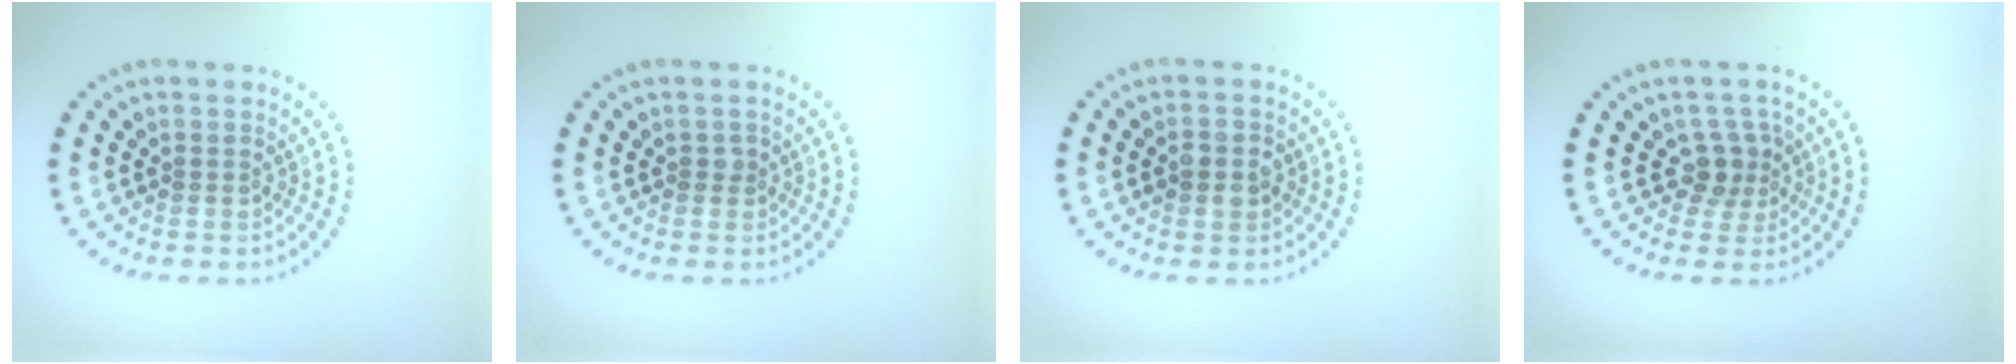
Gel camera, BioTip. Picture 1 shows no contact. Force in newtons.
{"total": 0.6, "press": 0.5, "slide": 0.3}
{"total": 1.8, "press": 1.8, "slide": 0.2}
{"total": 2.3, "press": 1.8, "slide": 1.5}